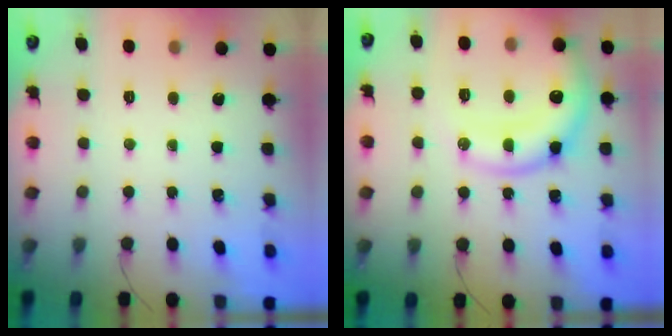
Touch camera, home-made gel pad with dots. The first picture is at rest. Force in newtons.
{"total": 17.6, "press": 17.4, "slide": 2.3}